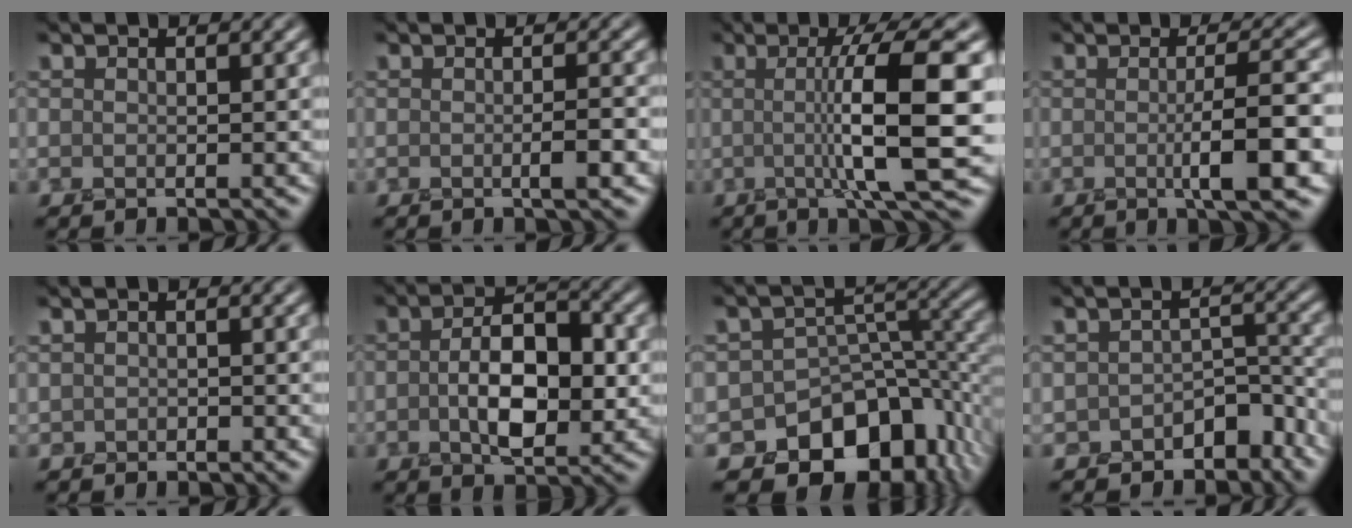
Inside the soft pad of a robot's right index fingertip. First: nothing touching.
{"total": 2.0, "force": [-0.4, 0.3, 1.9], "torque": [-0.028, -0.001, -0.008]}
{"total": 9.4, "force": [0.1, 1.7, 9.2], "torque": [-0.122, -0.001, -0.001]}
{"total": 5.7, "force": [-0.7, 0.9, 5.5], "torque": [-0.082, -0.003, -0.013]}
{"total": 0.7, "force": [-0.2, 0.5, 0.4], "torque": [-0.006, -0.003, -0.005]}
{"total": 6.4, "force": [-0.4, 3.4, 5.4], "torque": [-0.095, -0.002, -0.009]}
{"total": 12.1, "force": [-7.4, 7.7, 5.5], "torque": [-0.070, 0.003, -0.108]}
{"total": 4.3, "force": [-3.0, 2.4, 1.9], "torque": [-0.020, -0.008, -0.045]}